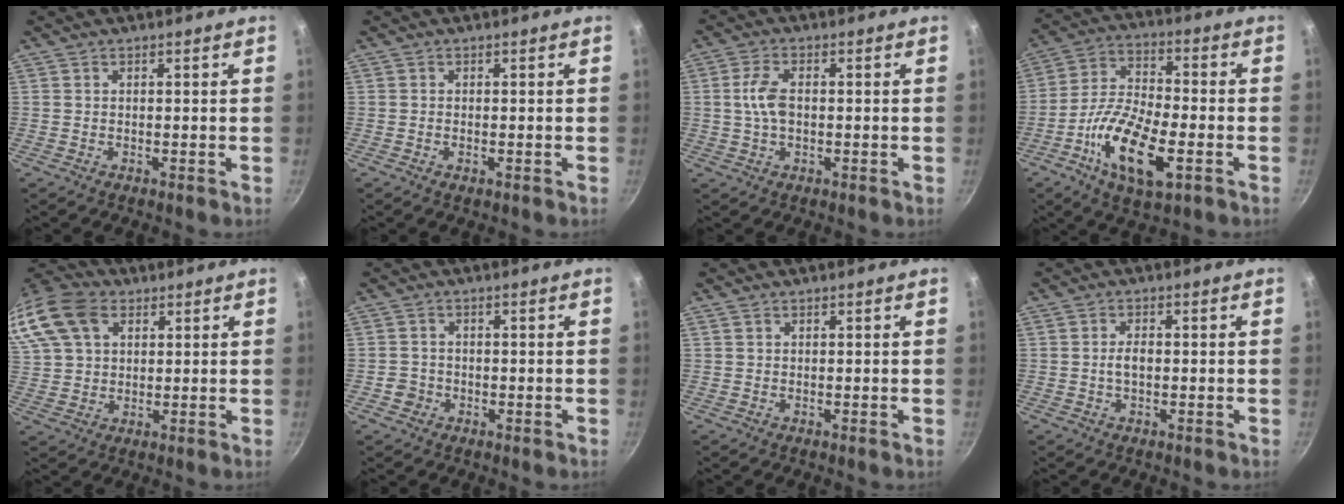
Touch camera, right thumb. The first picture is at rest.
{"total": 1.0, "force": [-0.3, 0.5, 0.8], "torque": [-0.015, 0.000, -0.006]}
{"total": 5.3, "force": [0.1, 3.1, 4.4], "torque": [-0.084, 0.013, -0.003]}
{"total": 16.1, "force": [-5.8, 6.5, 13.5], "torque": [-0.254, 0.022, -0.116]}
{"total": 21.5, "force": [8.8, 15.2, 12.4], "torque": [-0.299, 0.041, 0.163]}
{"total": 2.6, "force": [-0.8, 2.4, 0.6], "torque": [0.001, 0.010, -0.013]}
{"total": 0.7, "force": [0.4, 0.6, 0.2], "torque": [-0.004, 0.002, 0.005]}
{"total": 2.6, "force": [-0.1, 1.5, 2.1], "torque": [-0.035, 0.009, -0.004]}